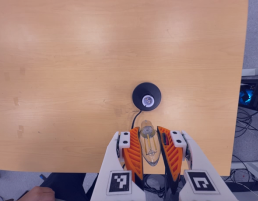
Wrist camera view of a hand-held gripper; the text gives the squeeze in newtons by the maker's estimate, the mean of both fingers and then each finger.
{"total": 21.9, "left": 23.5, "right": 20.3}